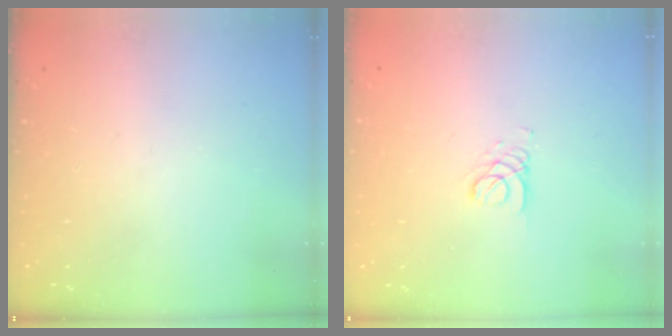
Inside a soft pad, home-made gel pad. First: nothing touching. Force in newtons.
{"total": 2.7, "press": 2.7, "slide": 0.3}